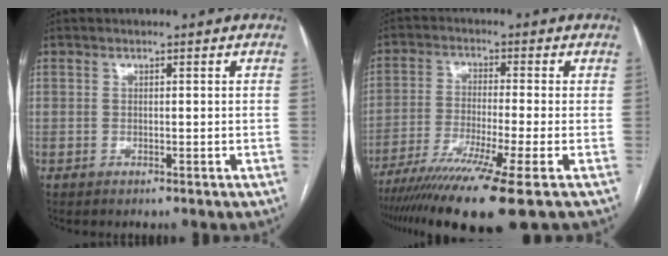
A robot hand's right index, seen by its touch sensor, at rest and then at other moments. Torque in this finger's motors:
{"motor_torque": [1.09, -1.04, 1.05, 0.21]}